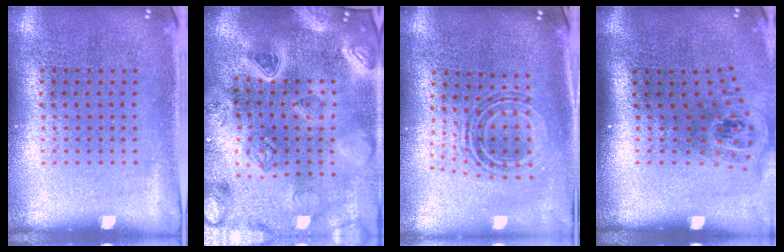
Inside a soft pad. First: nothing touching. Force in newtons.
{"total": 4.4, "press": 3.9, "slide": 2.0}
{"total": 0.8, "press": 0.8, "slide": 0.3}
{"total": 1.6, "press": 1.2, "slide": 1.2}